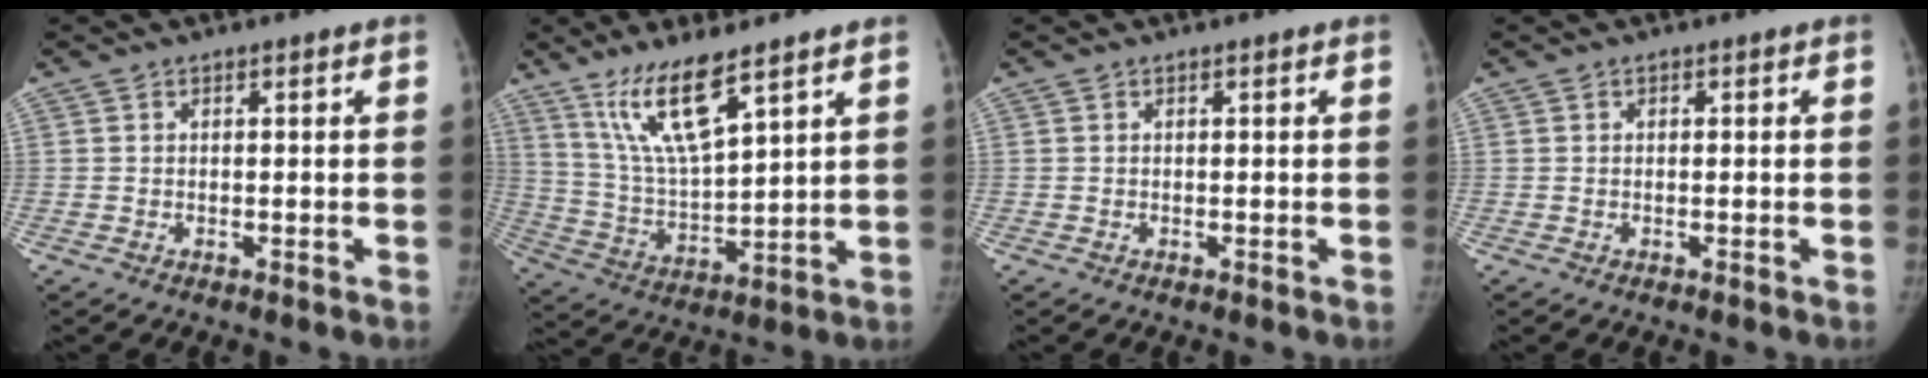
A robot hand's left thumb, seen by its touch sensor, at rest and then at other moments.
{"total": 12.5, "force": [8.2, 2.6, 9.0], "torque": [-0.167, -0.048, 0.175]}
{"total": 0.0}
{"total": 0.0}